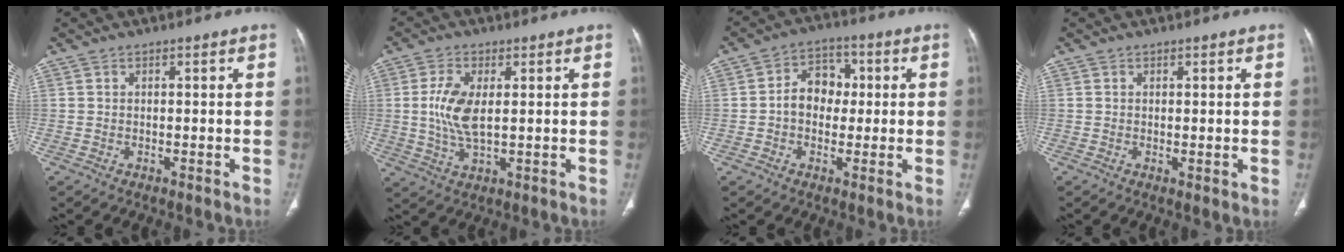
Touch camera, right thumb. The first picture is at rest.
{"total": 8.0, "force": [0.9, 3.7, 7.1], "torque": [-0.154, -0.008, 0.020]}
{"total": 7.7, "force": [0.1, 6.1, 4.7], "torque": [-0.045, 0.021, -0.009]}
{"total": 1.0, "force": [0.1, 0.3, 1.0], "torque": [-0.022, -0.007, 0.003]}